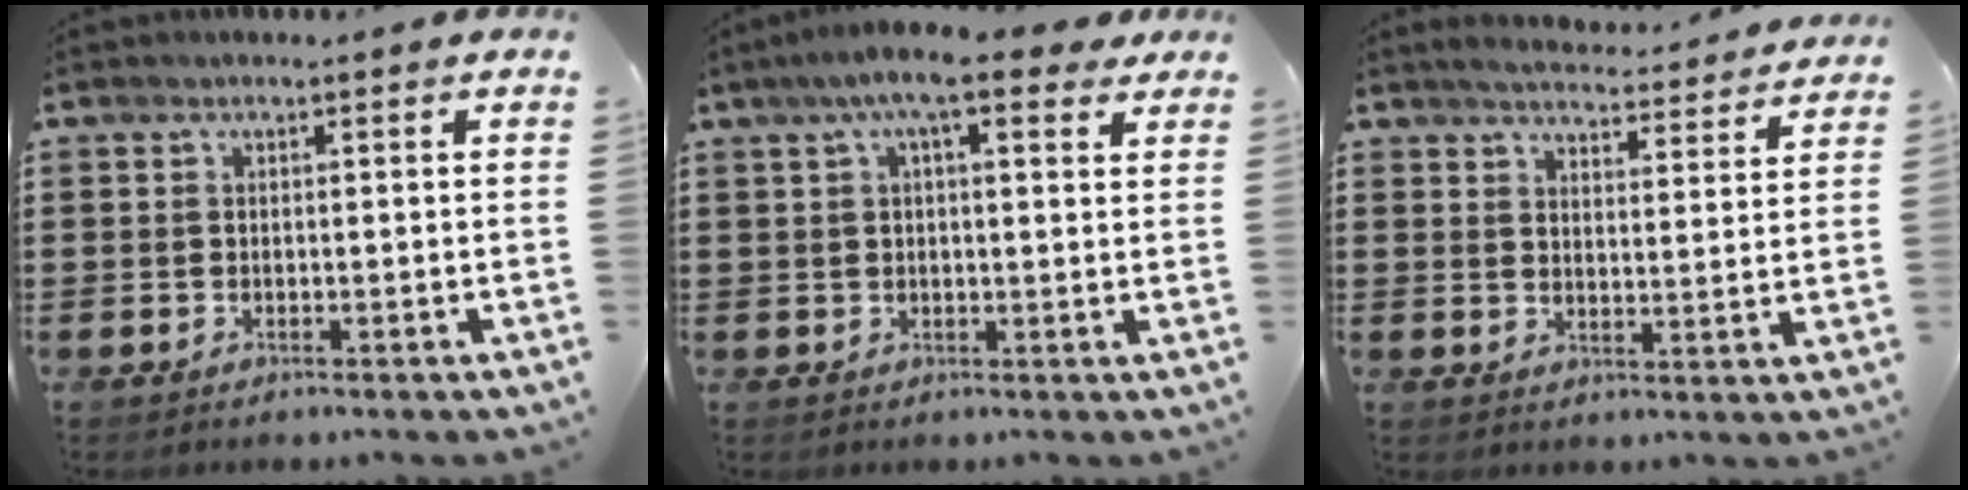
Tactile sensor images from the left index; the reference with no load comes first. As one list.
[{"total": 8.2, "force": [5.2, 1.4, 6.2], "torque": [-0.115, -0.001, 0.087]}, {"total": 4.1, "force": [4.1, -0.1, 0.7], "torque": [-0.034, -0.030, 0.068]}]